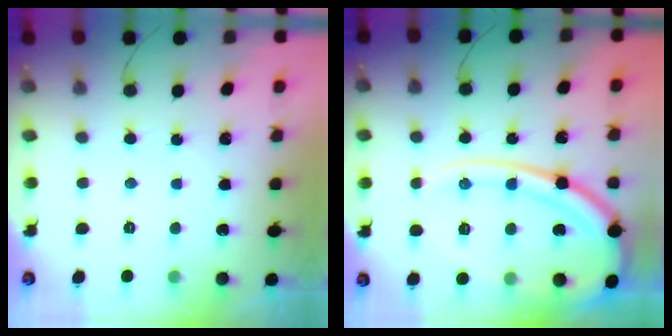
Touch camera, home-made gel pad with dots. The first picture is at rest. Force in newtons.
{"total": 16.8, "press": 16.7, "slide": 1.5}